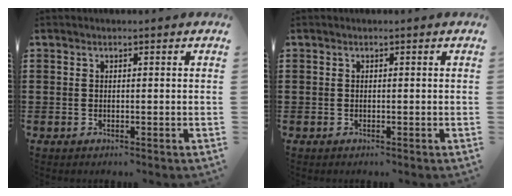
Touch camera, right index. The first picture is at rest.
{"total": 0.0}